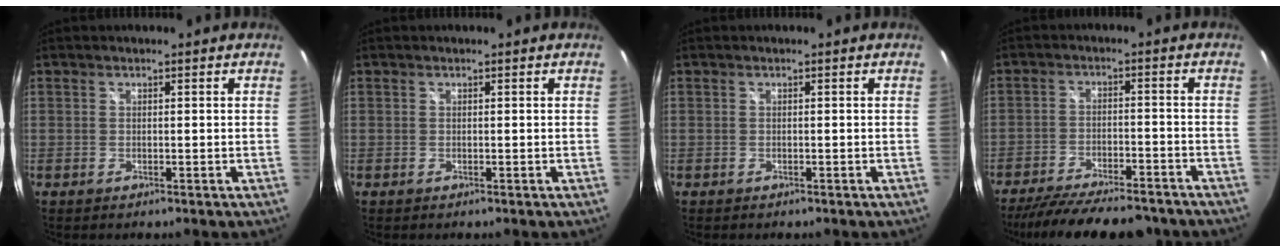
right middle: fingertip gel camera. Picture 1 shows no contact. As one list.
[{"total": 0.0}, {"total": 0.0}, {"total": 18.9, "force": [-16.1, 4.7, 8.7], "torque": [-0.172, -0.025, -0.232]}]